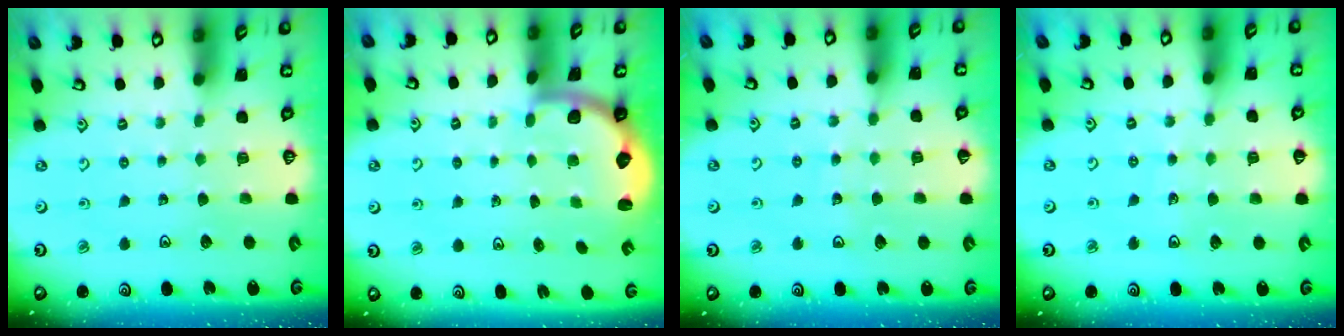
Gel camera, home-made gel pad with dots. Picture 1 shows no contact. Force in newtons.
{"total": 2.2, "press": 2.1, "slide": 0.8}
{"total": 6.1, "press": 6.1, "slide": 0.6}
{"total": 2.9, "press": 2.1, "slide": 2.1}